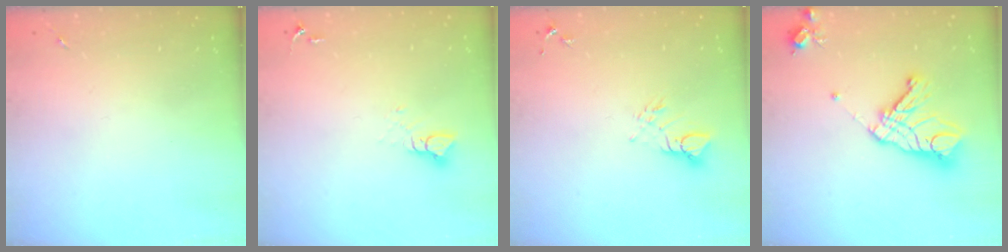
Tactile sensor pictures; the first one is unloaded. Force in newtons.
{"total": 3.3, "press": 3.3, "slide": 0.3}
{"total": 4.8, "press": 4.8, "slide": 0.2}
{"total": 17.6, "press": 17.5, "slide": 1.9}